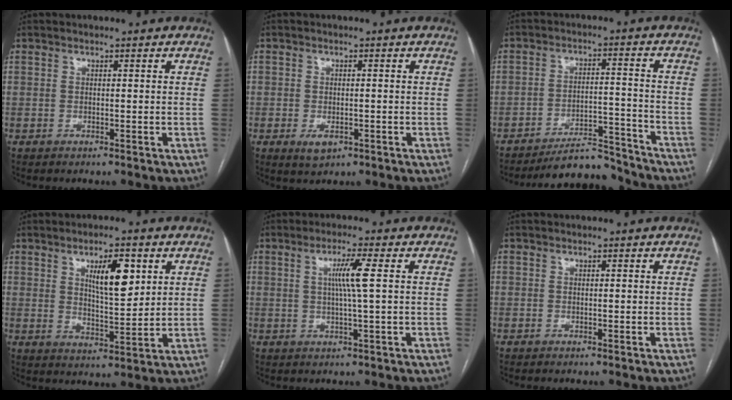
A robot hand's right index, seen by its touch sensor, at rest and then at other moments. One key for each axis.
{"total": 2.8, "fx": -1.3, "fy": 1.8, "fz": 1.8, "tx": -0.024, "ty": 0.000, "tz": -0.013}
{"total": 8.7, "fx": -8.5, "fy": 1.7, "fz": 1.1, "tx": -0.007, "ty": 0.027, "tz": -0.137}
{"total": 8.4, "fx": 3.4, "fy": 2.4, "fz": 7.3, "tx": -0.119, "ty": -0.001, "tz": 0.060}
{"total": 4.9, "fx": 0.9, "fy": -0.7, "fz": 4.7, "tx": -0.089, "ty": 0.001, "tz": 0.017}
{"total": 0.0}